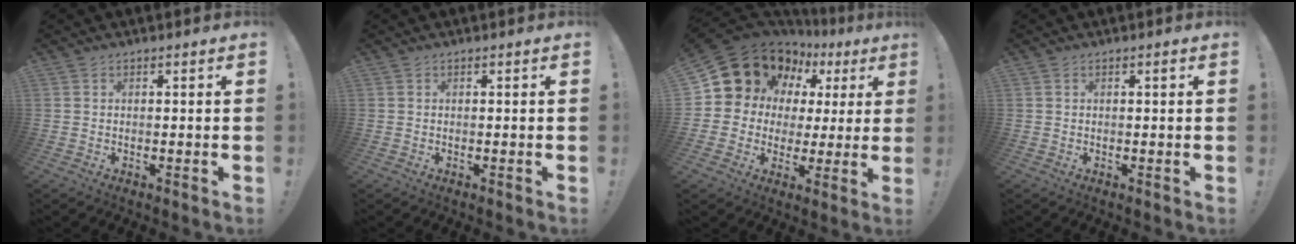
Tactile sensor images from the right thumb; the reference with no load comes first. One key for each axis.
{"total": 0.0}
{"total": 14.9, "fx": 9.2, "fy": 10.4, "fz": 5.4, "tx": -0.087, "ty": -0.065, "tz": 0.188}
{"total": 0.5, "fx": 0.2, "fy": -0.1, "fz": 0.5, "tx": -0.006, "ty": -0.001, "tz": 0.003}